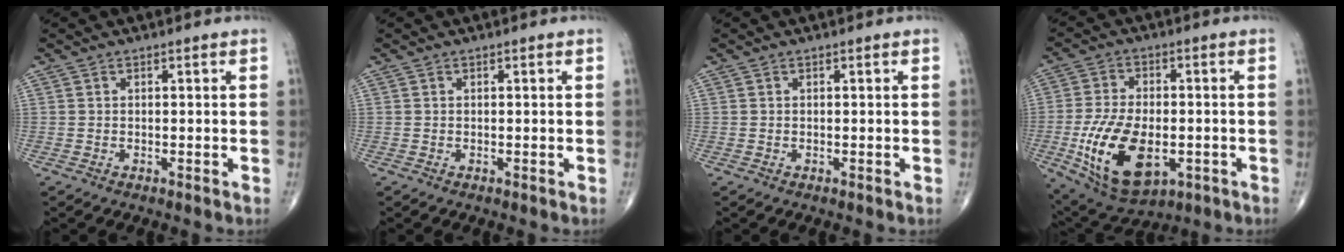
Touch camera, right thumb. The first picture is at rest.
{"total": 0.0}
{"total": 0.0}
{"total": 16.9, "force": [-4.4, 9.3, 13.4], "torque": [-0.239, 0.000, -0.058]}